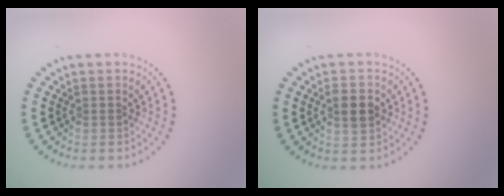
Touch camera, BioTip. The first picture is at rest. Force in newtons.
{"total": 2.5, "press": 2.5, "slide": 0.2}